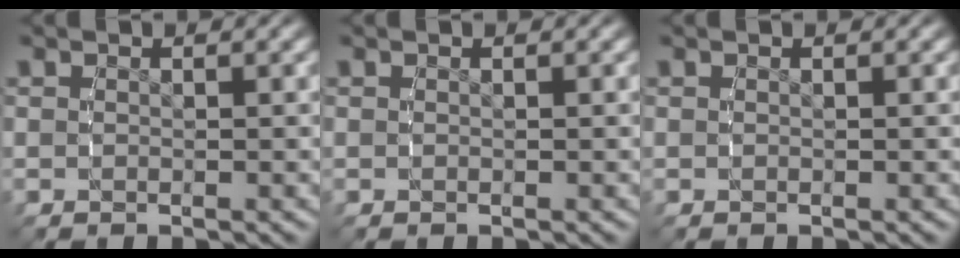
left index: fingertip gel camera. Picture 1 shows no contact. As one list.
[{"total": 0.0}, {"total": 0.0}]